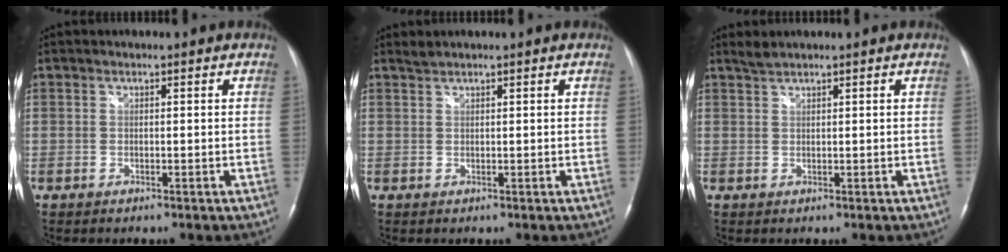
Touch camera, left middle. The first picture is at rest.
{"total": 0.8, "force": [0.8, -0.2, 0.1], "torque": [-0.008, 0.005, 0.021]}
{"total": 1.3, "force": [1.3, -0.2, 0.3], "torque": [-0.010, 0.005, 0.031]}